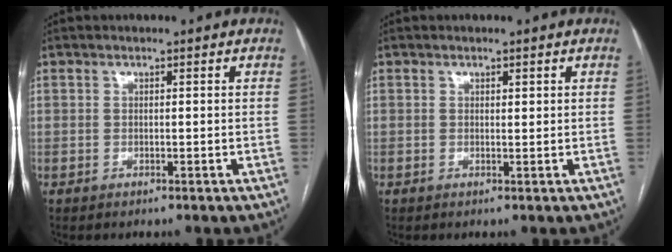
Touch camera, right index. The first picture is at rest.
{"total": 0.8, "force": [0.4, 0.3, 0.6], "torque": [-0.008, -0.001, 0.006]}